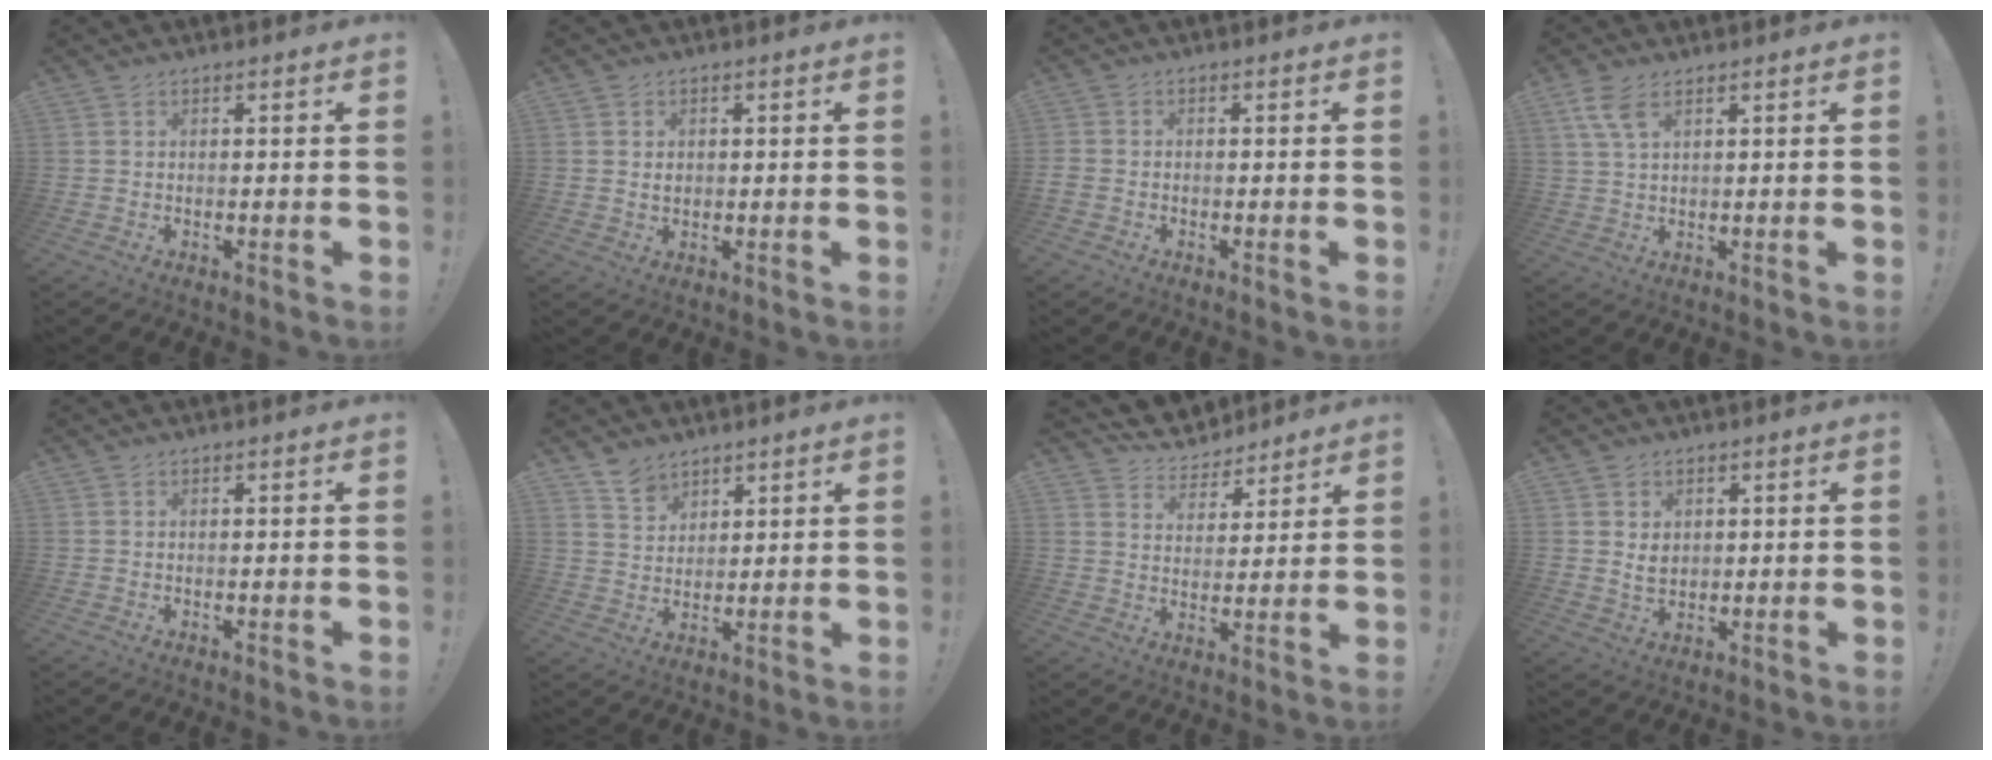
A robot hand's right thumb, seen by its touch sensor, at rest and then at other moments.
{"total": 1.3, "force": [0.4, 1.1, 0.4], "torque": [0.000, 0.000, 0.005]}
{"total": 1.7, "force": [-1.0, 1.2, 0.7], "torque": [-0.016, 0.002, -0.020]}
{"total": 6.4, "force": [3.5, 2.8, 4.5], "torque": [-0.082, -0.009, 0.067]}
{"total": 0.0}
{"total": 6.6, "force": [5.3, 3.8, 1.0], "torque": [-0.014, -0.040, 0.101]}
{"total": 7.6, "force": [6.3, 4.2, 0.8], "torque": [-0.021, -0.050, 0.124]}
{"total": 4.2, "force": [1.5, 3.5, 1.8], "torque": [-0.018, -0.003, 0.027]}